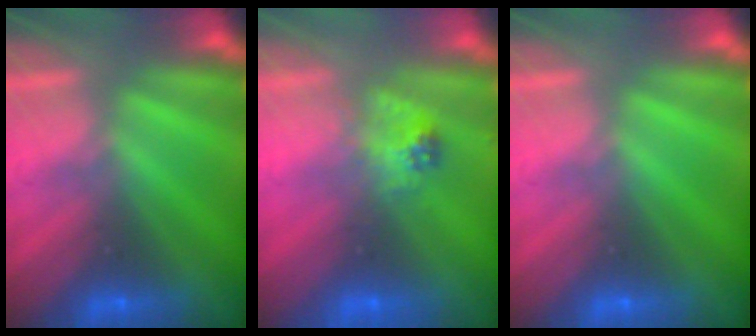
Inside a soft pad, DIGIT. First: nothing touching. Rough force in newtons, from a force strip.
{"total": 2.3}
{"total": 0.0}